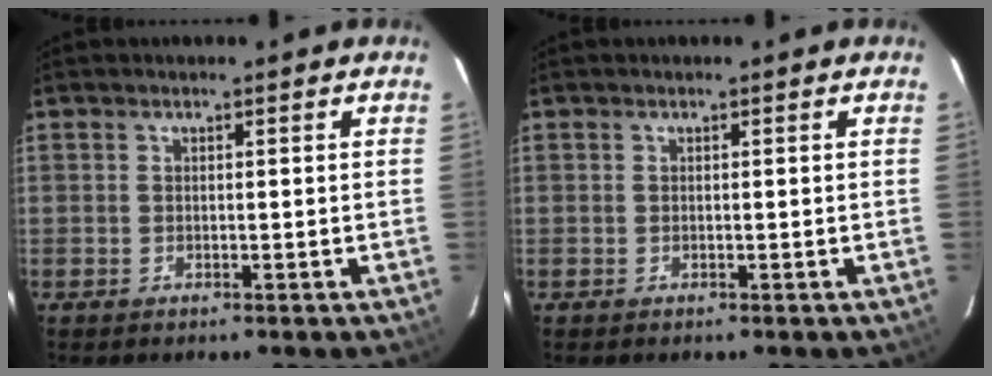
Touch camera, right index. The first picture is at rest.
{"total": 0.0}